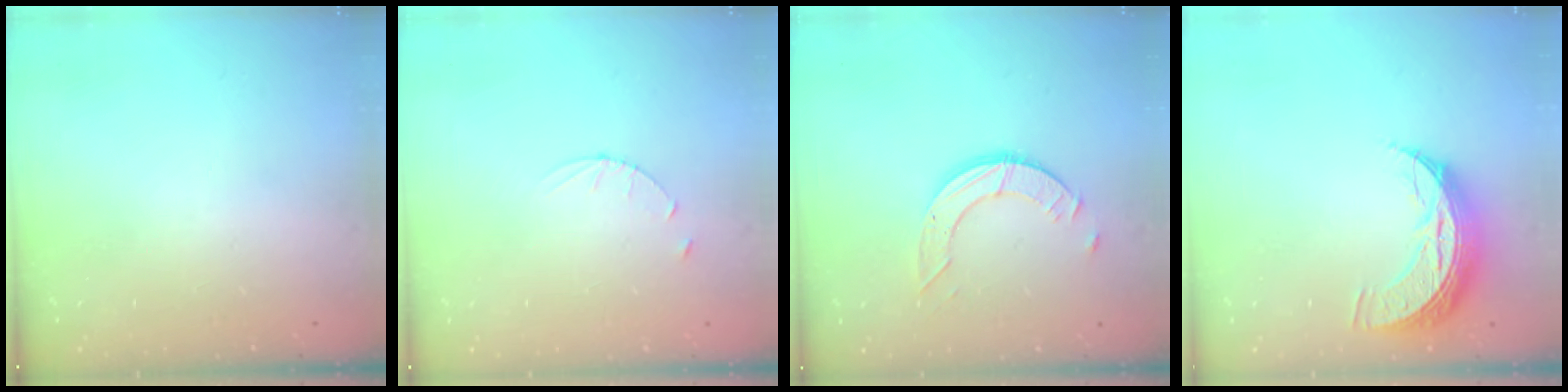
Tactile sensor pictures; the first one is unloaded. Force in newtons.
{"total": 3.0, "press": 2.9, "slide": 0.4}
{"total": 6.0, "press": 6.0, "slide": 0.5}
{"total": 10.1, "press": 10.1, "slide": 0.7}